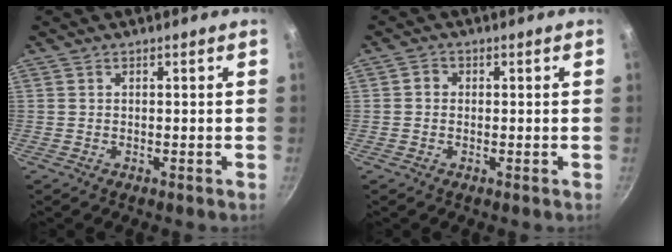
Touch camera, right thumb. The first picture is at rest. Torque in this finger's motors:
{"motor_torque": [-0.70, 0.06, 0.32, -0.19, 0.04]}